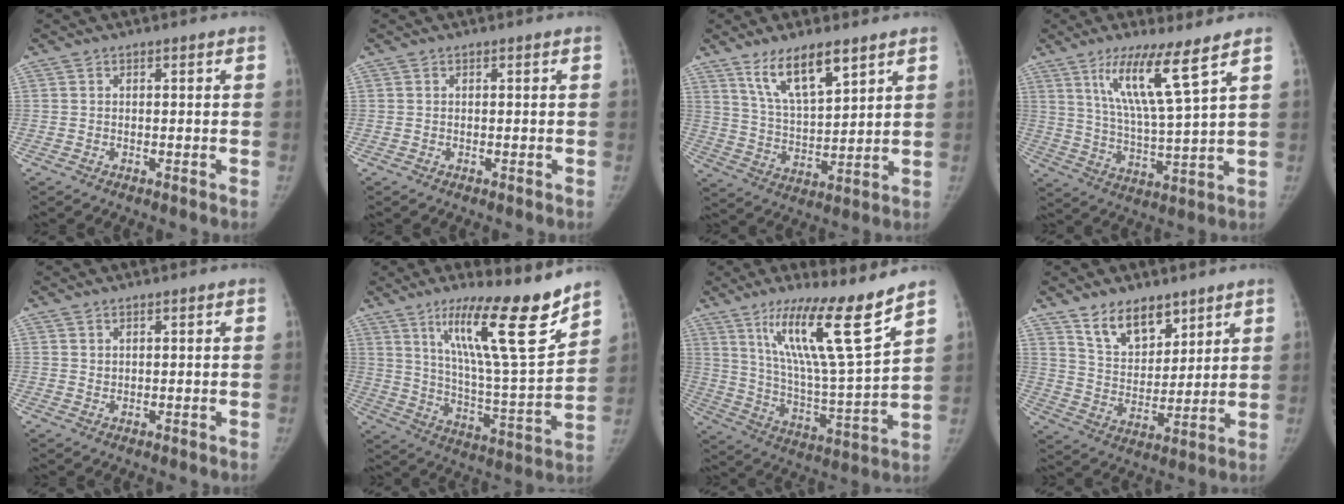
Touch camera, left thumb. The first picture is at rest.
{"total": 0.0}
{"total": 11.5, "force": [7.4, 3.8, 7.9], "torque": [-0.124, -0.043, 0.145]}
{"total": 12.0, "force": [7.0, 0.5, 9.7], "torque": [-0.179, -0.045, 0.137]}
{"total": 0.7, "force": [0.6, 0.3, 0.1], "torque": [0.006, -0.005, 0.010]}
{"total": 20.4, "force": [13.4, 2.7, 15.2], "torque": [-0.216, -0.083, 0.226]}
{"total": 18.6, "force": [11.9, 1.2, 14.3], "torque": [-0.223, -0.076, 0.212]}
{"total": 11.1, "force": [7.7, 6.1, 5.2], "torque": [-0.050, -0.055, 0.144]}